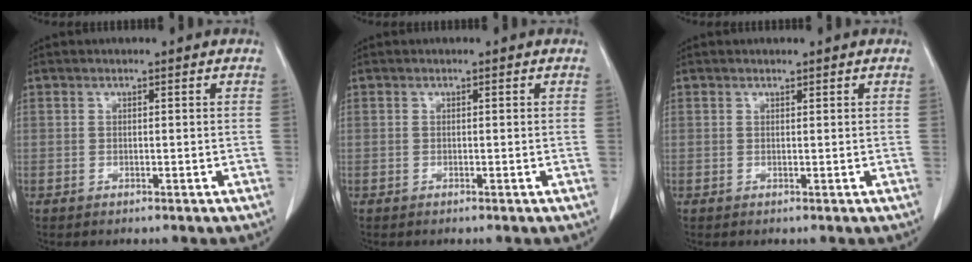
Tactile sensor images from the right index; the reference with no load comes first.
{"total": 0.0}
{"total": 0.0}